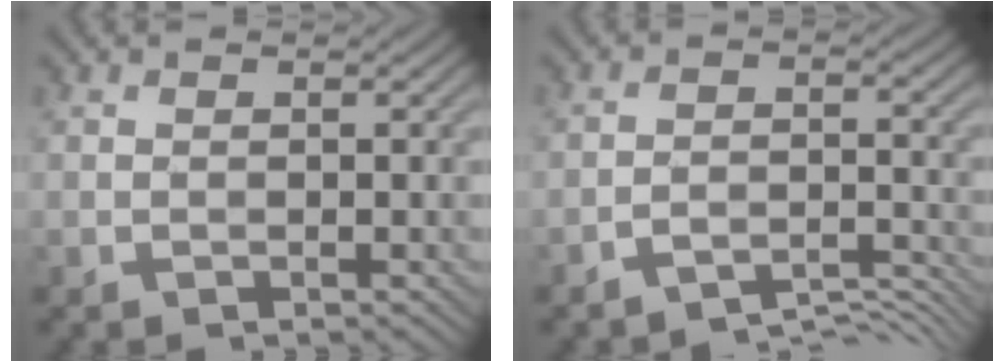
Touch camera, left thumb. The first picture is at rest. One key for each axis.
{"total": 4.5, "fx": -4.3, "fy": 0.5, "fz": 1.3, "tx": -0.025, "ty": 0.007, "tz": -0.067}